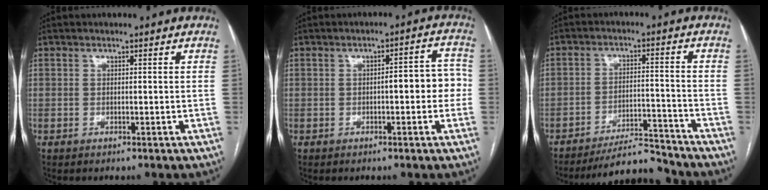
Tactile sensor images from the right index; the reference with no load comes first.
{"total": 5.7, "force": [-0.5, 1.9, 5.3], "torque": [-0.059, 0.031, -0.009]}
{"total": 8.1, "force": [-8.0, 0.9, 1.1], "torque": [-0.009, 0.014, -0.134]}